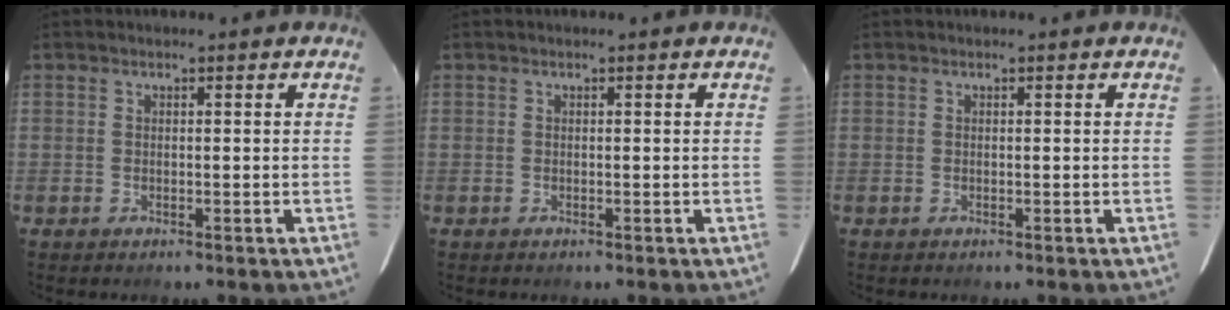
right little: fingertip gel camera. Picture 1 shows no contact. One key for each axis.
{"total": 0.0}
{"total": 0.0}